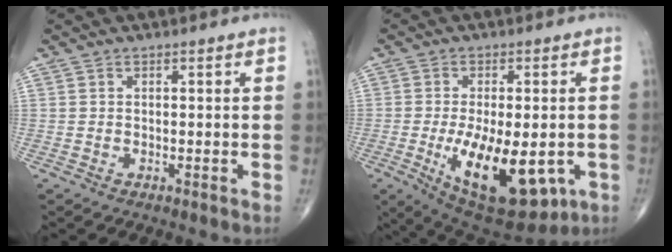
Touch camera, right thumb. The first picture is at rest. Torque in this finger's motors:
{"motor_torque": [2.25, 2.05, 0.82, 0.24, 0.48]}